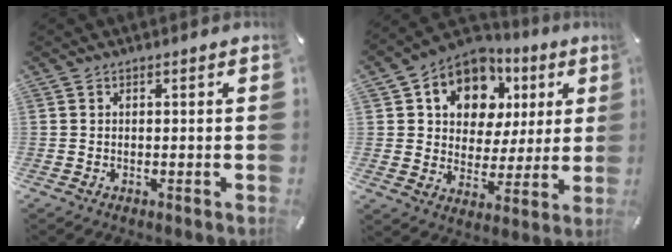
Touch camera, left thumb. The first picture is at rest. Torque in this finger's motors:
{"motor_torque": [0.99, 0.94, 2.00, -0.76, 0.20]}